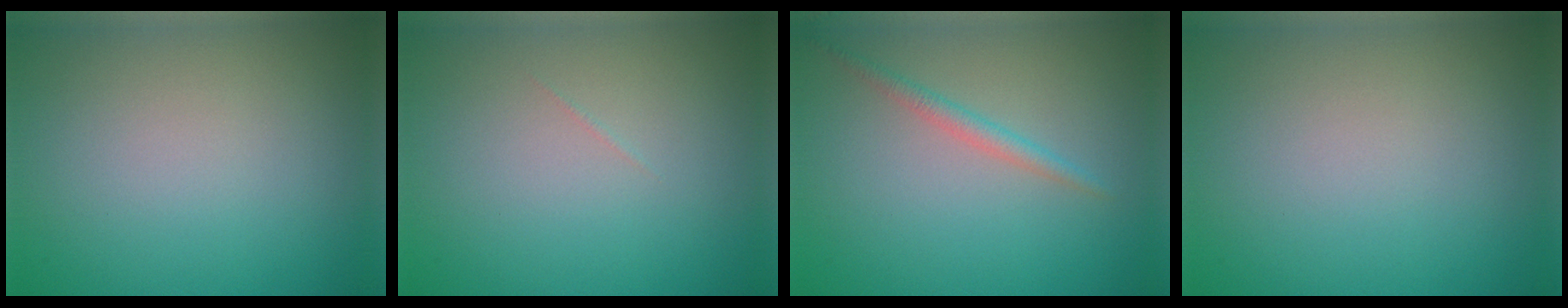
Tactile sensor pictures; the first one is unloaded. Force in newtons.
{"total": 0.0}
{"total": 1.5, "press": 1.5, "slide": 0.1}
{"total": 0.0}